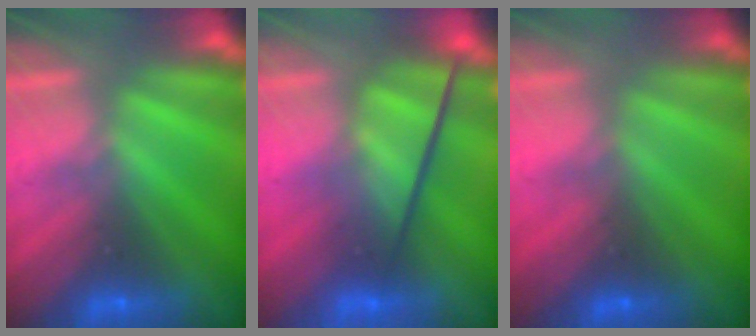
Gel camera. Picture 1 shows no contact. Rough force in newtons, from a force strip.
{"total": 3.7}
{"total": 4.8}